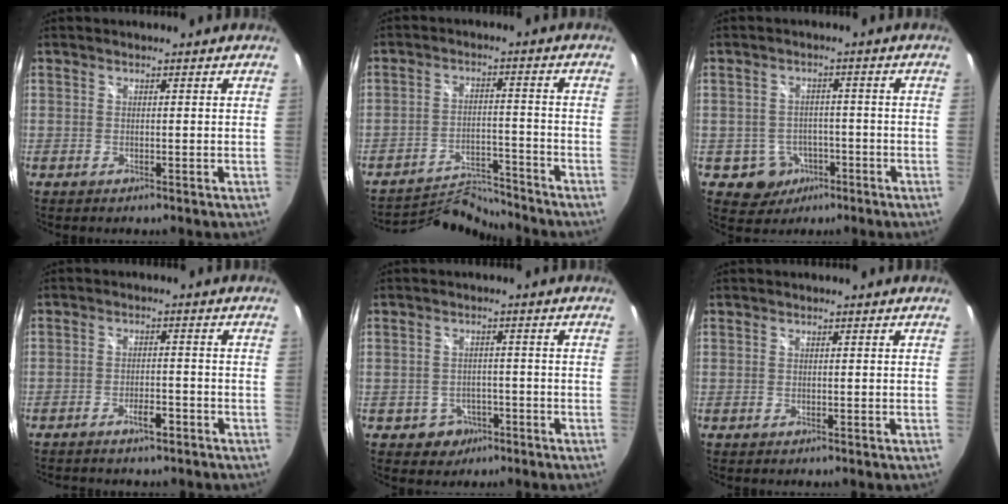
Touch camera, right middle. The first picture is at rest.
{"total": 8.4, "force": [-8.3, -1.2, -0.5], "torque": [-0.017, 0.011, -0.144]}
{"total": 4.7, "force": [-2.3, 4.0, 0.7], "torque": [-0.025, 0.012, -0.022]}
{"total": 3.1, "force": [-2.6, 0.6, 1.7], "torque": [-0.034, 0.002, -0.039]}
{"total": 3.5, "force": [-1.8, 2.9, 0.5], "torque": [-0.021, 0.007, -0.019]}
{"total": 0.0}